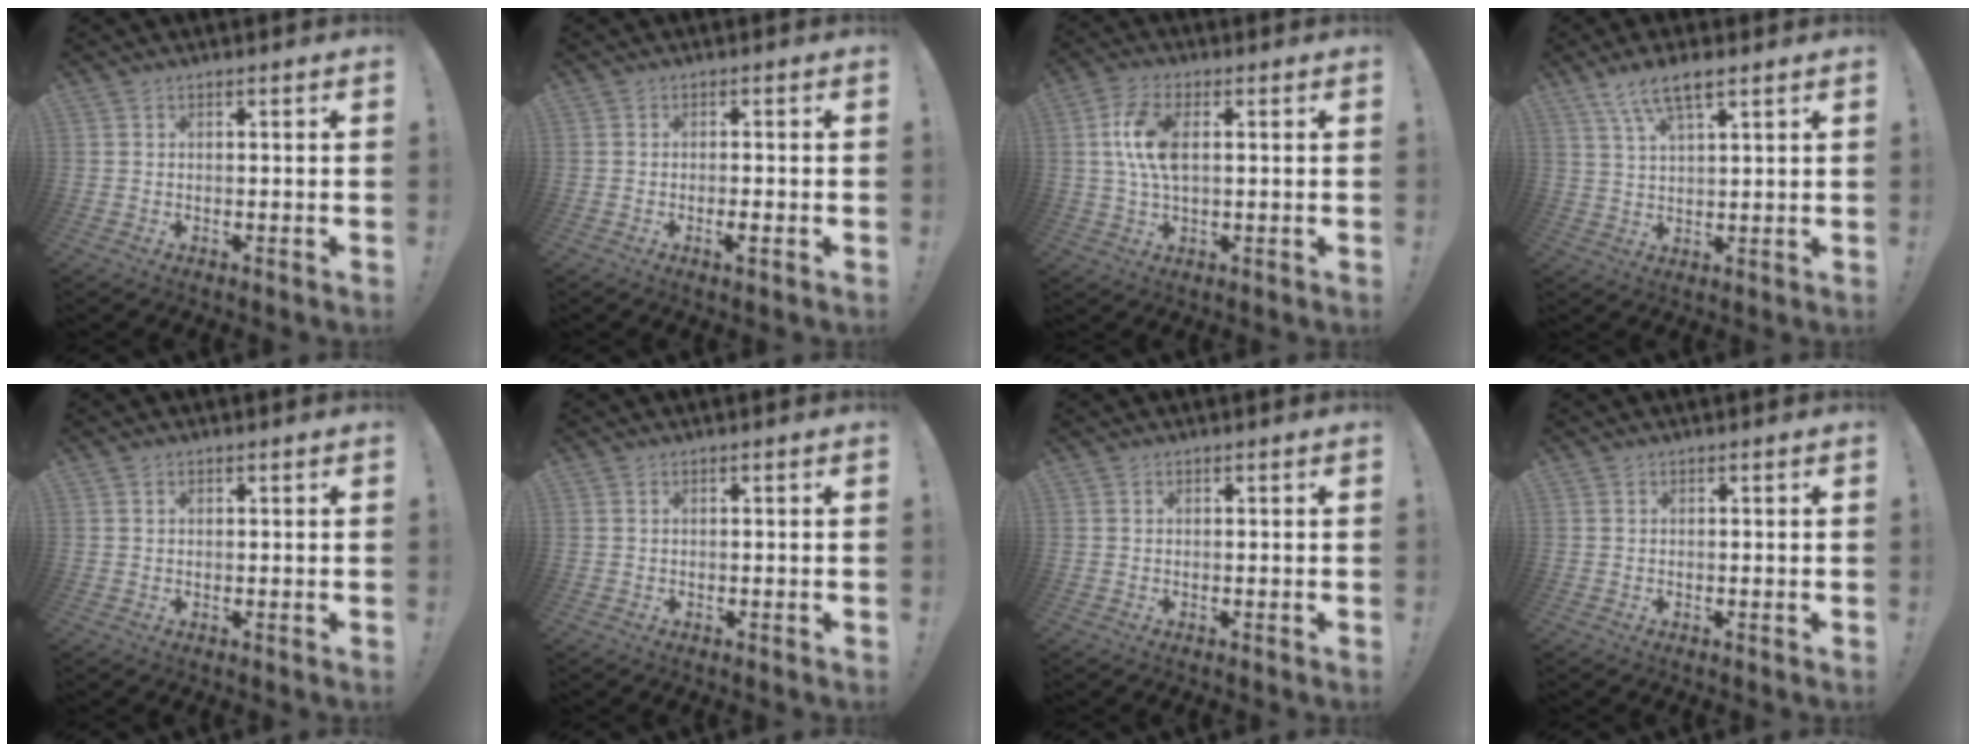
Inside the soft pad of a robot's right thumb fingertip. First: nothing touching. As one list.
[{"total": 2.3, "force": [-1.1, 0.1, 2.1], "torque": [-0.040, 0.002, -0.017]}, {"total": 10.0, "force": [1.4, 5.1, 8.5], "torque": [-0.158, -0.002, 0.025]}, {"total": 8.0, "force": [5.2, 2.4, 5.6], "torque": [-0.098, -0.017, 0.095]}, {"total": 0.6, "force": [0.3, 0.5, 0.0], "torque": [0.008, -0.003, 0.005]}, {"total": 0.0}, {"total": 0.0}, {"total": 0.0}]